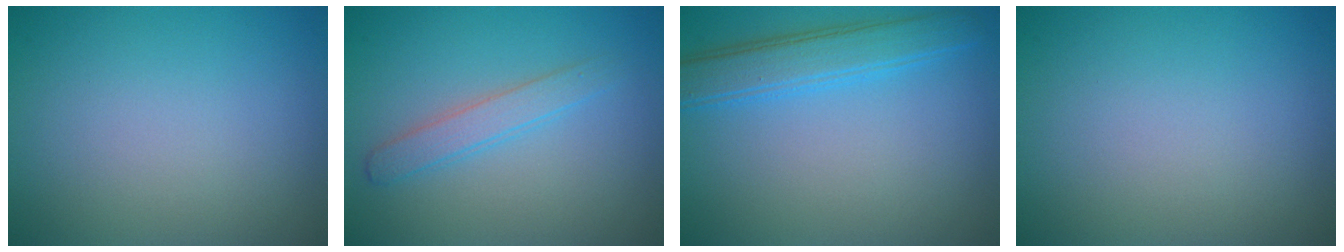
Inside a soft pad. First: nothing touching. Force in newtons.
{"total": 2.1, "press": 2.1, "slide": 0.0}
{"total": 4.7, "press": 4.7, "slide": 0.1}
{"total": 0.0}